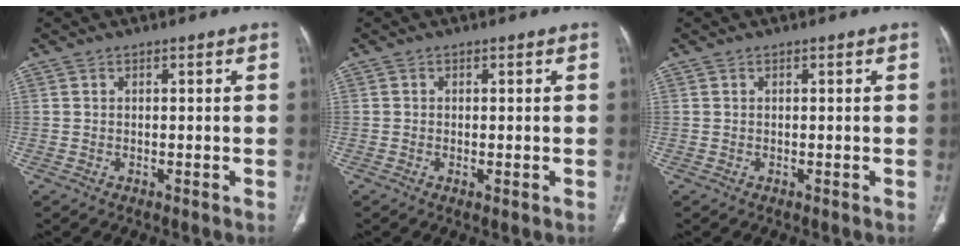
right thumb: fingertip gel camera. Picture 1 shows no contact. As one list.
[{"total": 0.9, "force": [-0.3, 0.3, 0.8], "torque": [-0.019, -0.004, -0.004]}, {"total": 0.0}]